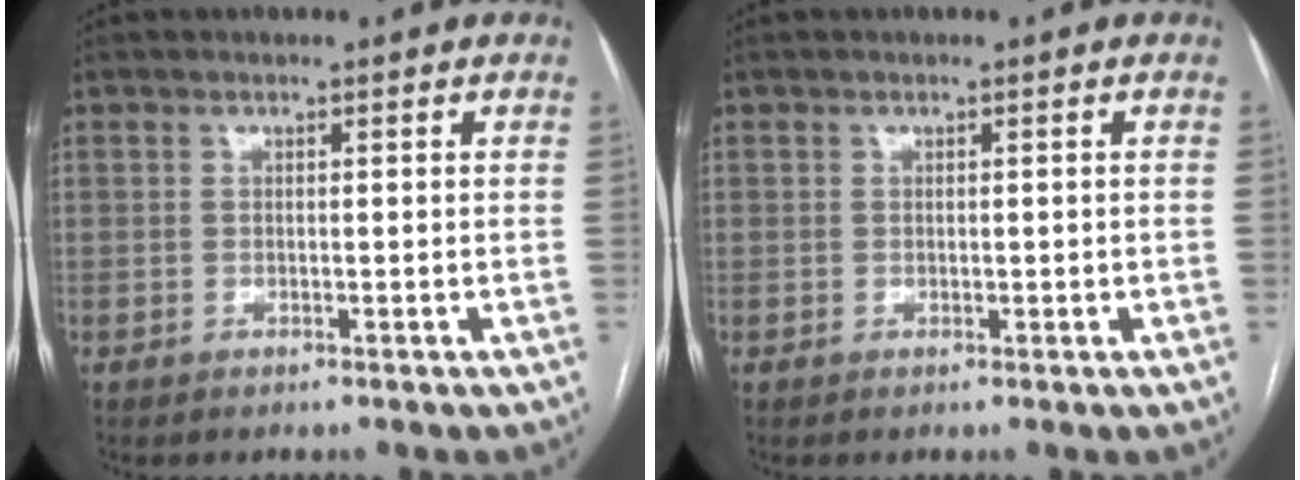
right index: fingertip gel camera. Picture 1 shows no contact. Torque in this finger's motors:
{"motor_torque": [-0.35, 0.61, 0.00, 0.04]}